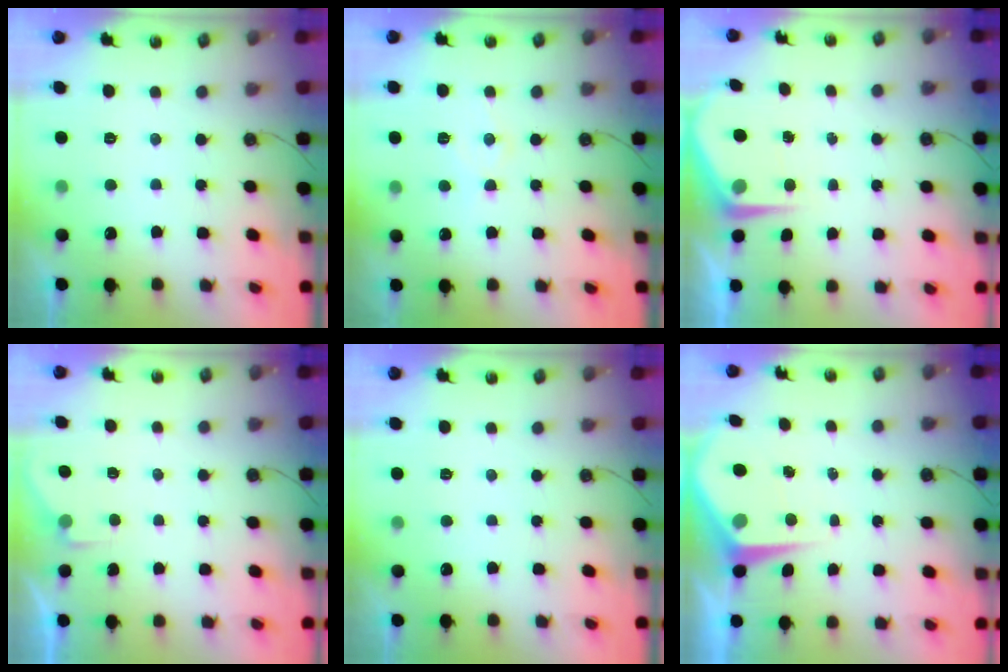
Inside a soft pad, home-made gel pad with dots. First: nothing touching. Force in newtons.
{"total": 7.5, "press": 7.4, "slide": 0.5}
{"total": 5.8, "press": 5.8, "slide": 0.2}
{"total": 2.6, "press": 2.6, "slide": 0.5}
{"total": 0.0}
{"total": 6.3, "press": 6.3, "slide": 0.4}